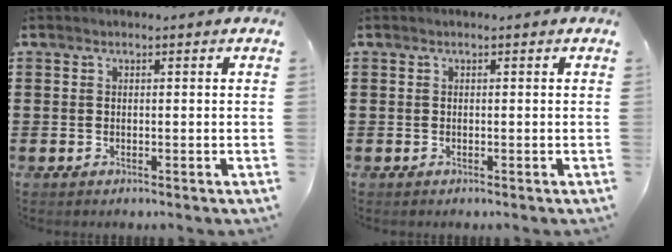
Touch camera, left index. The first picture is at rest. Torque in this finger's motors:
{"motor_torque": [0.14, 0.14, 0.00, -0.01]}